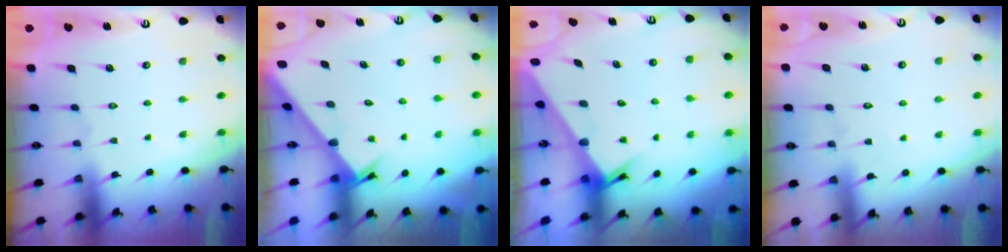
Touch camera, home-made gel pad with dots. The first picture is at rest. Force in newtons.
{"total": 2.6, "press": 2.6, "slide": 0.2}
{"total": 3.6, "press": 3.6, "slide": 0.2}
{"total": 4.6, "press": 4.6, "slide": 0.6}